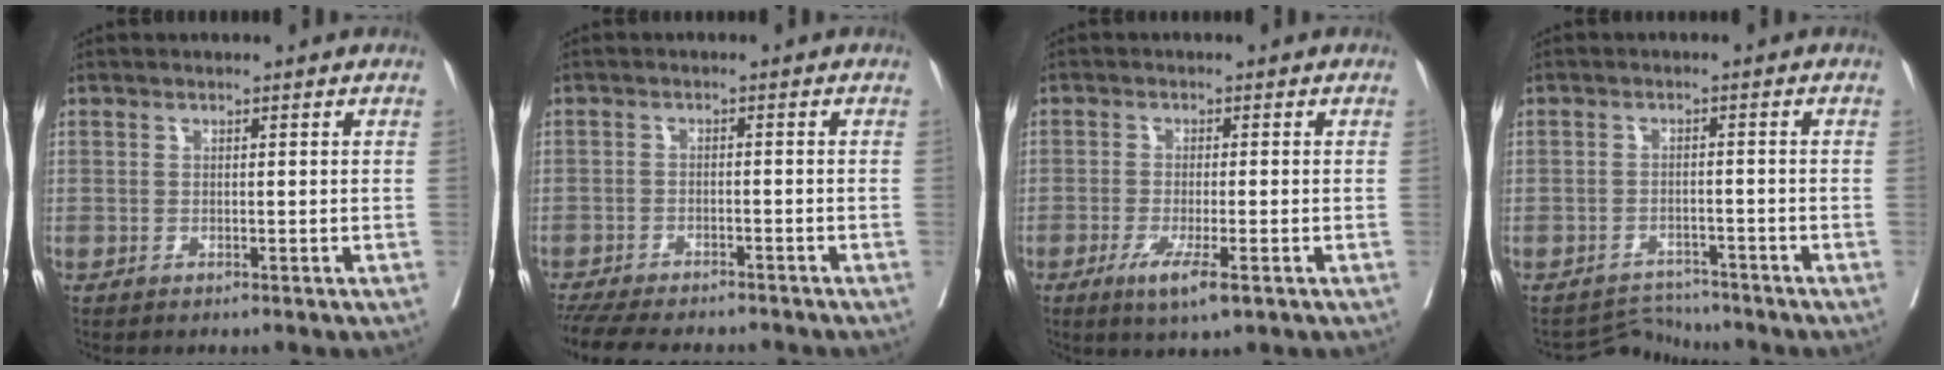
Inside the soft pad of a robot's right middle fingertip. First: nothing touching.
{"total": 13.9, "force": [-12.1, 3.4, 5.8], "torque": [-0.120, -0.014, -0.169]}
{"total": 5.2, "force": [-2.6, 0.5, 4.4], "torque": [-0.078, -0.013, -0.043]}
{"total": 3.5, "force": [-3.0, 0.1, -1.8], "torque": [0.035, 0.004, -0.046]}